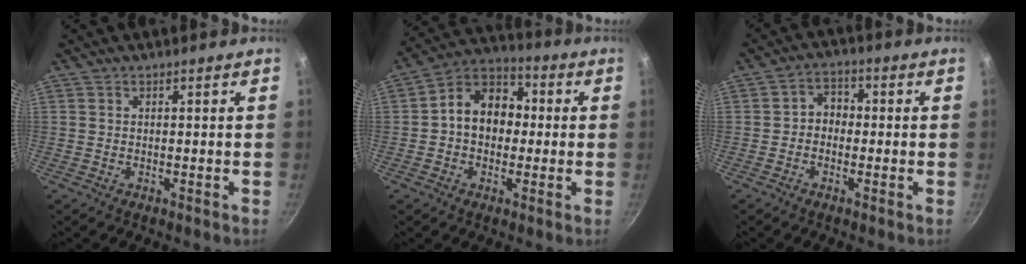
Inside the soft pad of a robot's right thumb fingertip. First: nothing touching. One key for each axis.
{"total": 11.6, "fx": 0.2, "fy": 9.0, "fz": 7.3, "tx": -0.071, "ty": 0.034, "tz": -0.018}
{"total": 4.1, "fx": -0.6, "fy": 3.4, "fz": 2.3, "tx": -0.011, "ty": 0.018, "tz": -0.021}